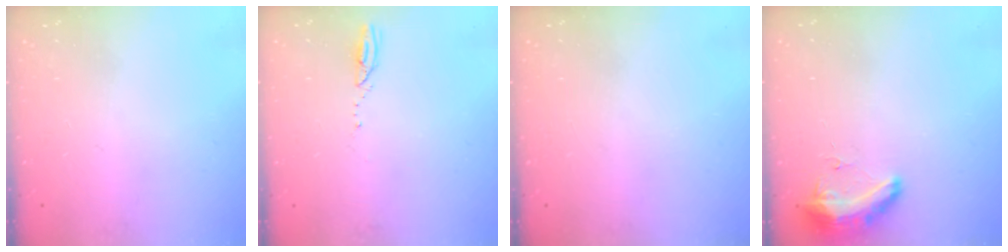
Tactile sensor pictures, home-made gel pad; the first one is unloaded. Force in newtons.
{"total": 2.3, "press": 2.3, "slide": 0.3}
{"total": 0.0}
{"total": 8.6, "press": 8.5, "slide": 1.2}